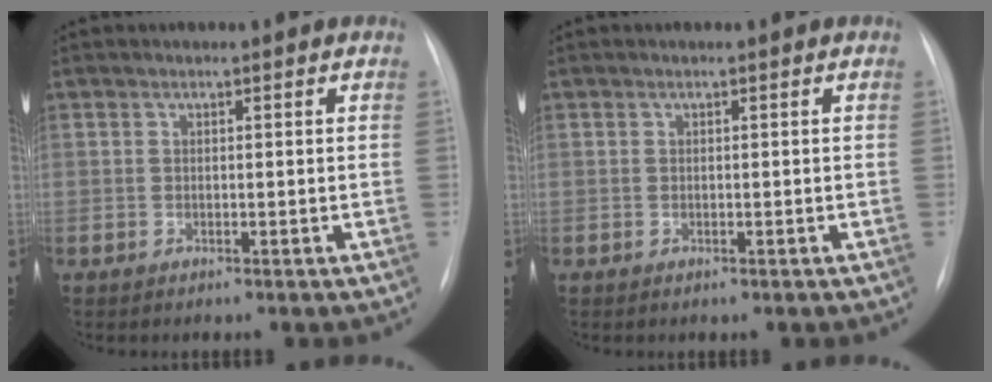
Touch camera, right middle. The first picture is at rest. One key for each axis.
{"total": 0.0}